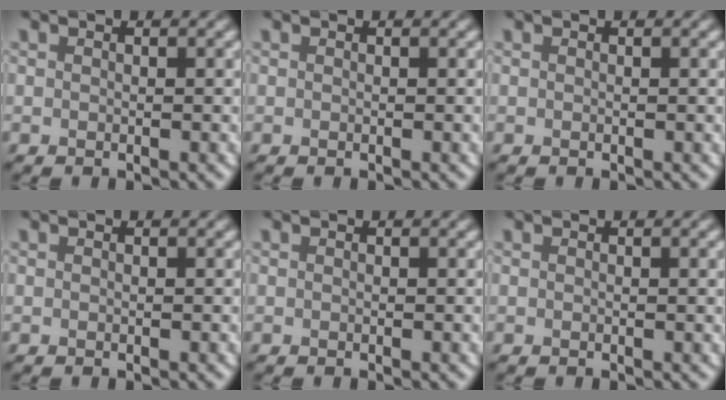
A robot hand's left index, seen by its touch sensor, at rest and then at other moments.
{"total": 0.0}
{"total": 0.0}
{"total": 0.0}
{"total": 0.0}
{"total": 0.6, "force": [0.1, 0.1, 0.6], "torque": [-0.007, 0.002, 0.001]}